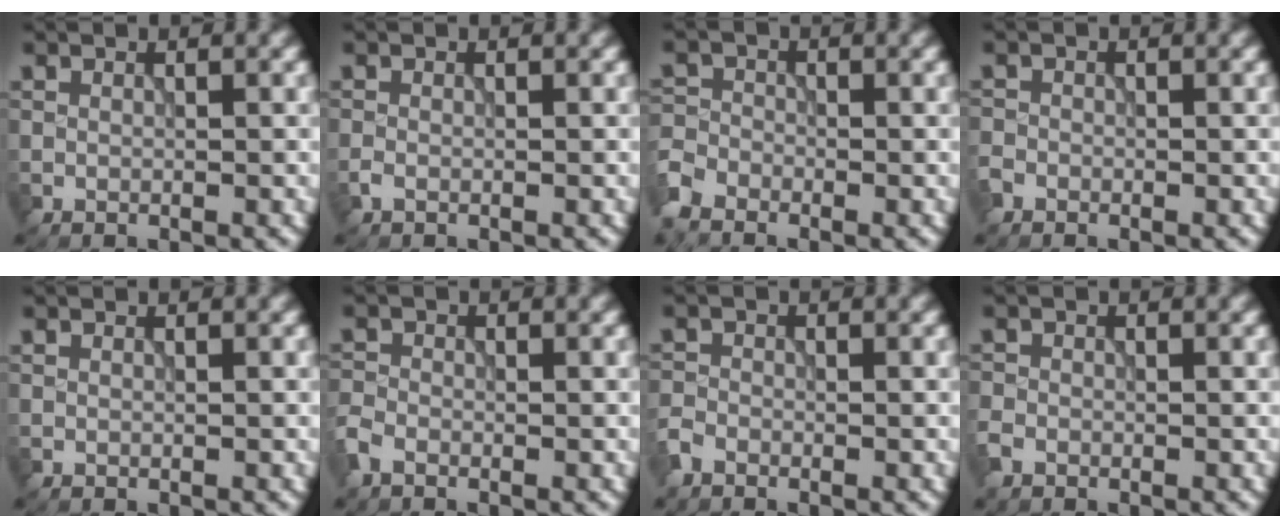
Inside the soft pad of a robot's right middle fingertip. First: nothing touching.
{"total": 0.7, "force": [-0.4, 0.3, 0.4], "torque": [-0.013, -0.002, -0.012]}
{"total": 3.5, "force": [-2.7, 1.8, 1.2], "torque": [-0.031, -0.007, -0.064]}
{"total": 1.1, "force": [-0.8, 0.7, 0.1], "torque": [0.001, 0.000, -0.022]}
{"total": 0.0}
{"total": 1.8, "force": [-1.3, 1.0, 0.9], "torque": [-0.020, 0.000, -0.037]}
{"total": 1.6, "force": [-1.3, 0.8, 0.5], "torque": [-0.010, -0.001, -0.035]}
{"total": 1.4, "force": [-1.0, 0.9, 0.4], "torque": [-0.008, -0.002, -0.026]}